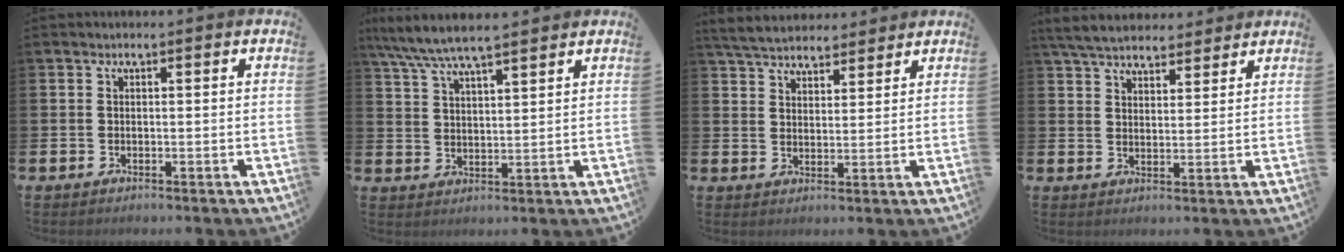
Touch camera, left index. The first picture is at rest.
{"total": 7.0, "force": [6.4, 0.9, 2.6], "torque": [-0.076, -0.021, 0.115]}
{"total": 5.5, "force": [5.3, 1.2, 0.7], "torque": [-0.036, -0.020, 0.097]}
{"total": 5.8, "force": [5.5, 1.4, 1.1], "torque": [-0.045, -0.020, 0.103]}